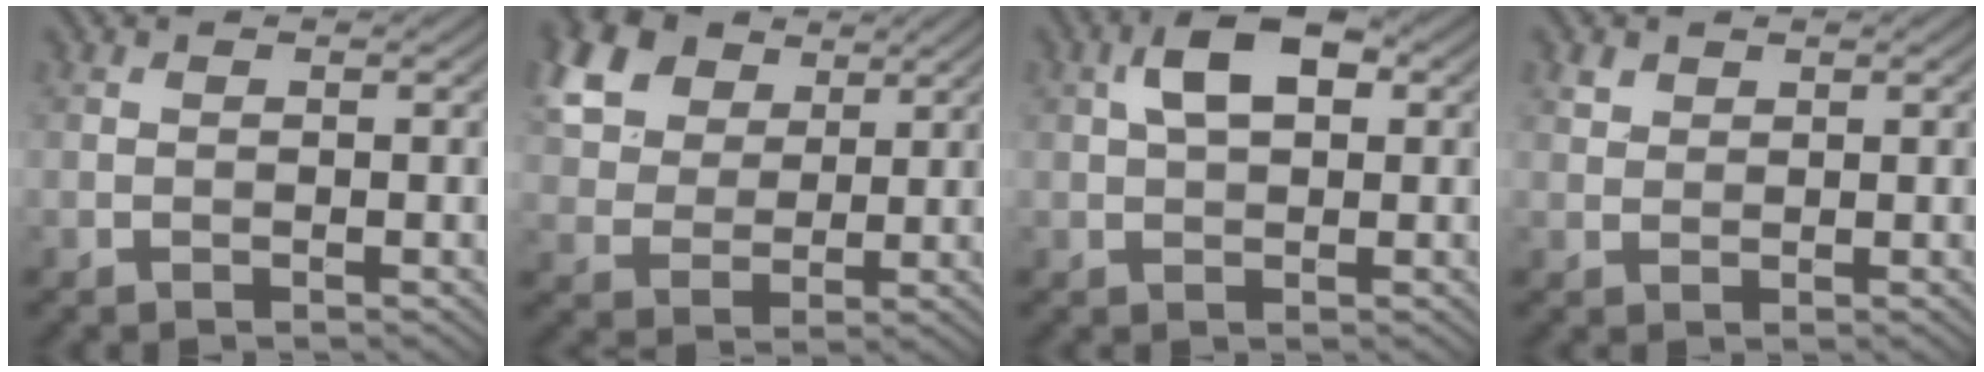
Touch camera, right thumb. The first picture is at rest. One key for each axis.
{"total": 12.0, "fx": 6.3, "fy": 8.1, "fz": 6.3, "tx": -0.189, "ty": 0.020, "tz": 0.128}
{"total": 5.8, "fx": 1.6, "fy": 3.1, "fz": 4.6, "tx": -0.088, "ty": 0.011, "tz": 0.022}
{"total": 1.5, "fx": 1.0, "fy": 1.0, "fz": 0.4, "tx": -0.010, "ty": 0.002, "tz": 0.020}